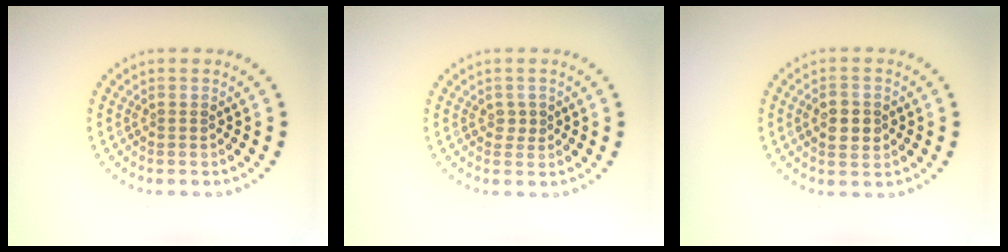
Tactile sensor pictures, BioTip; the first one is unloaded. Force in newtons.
{"total": 0.8, "press": 0.8, "slide": 0.2}
{"total": 2.8, "press": 2.8, "slide": 0.0}